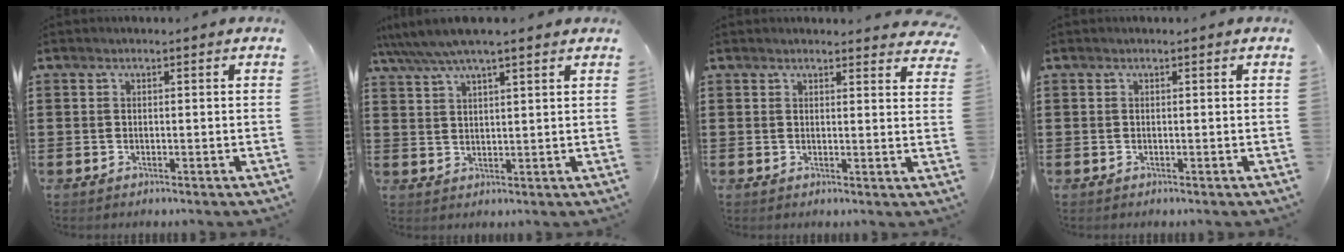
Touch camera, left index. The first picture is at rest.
{"total": 5.1, "force": [4.2, 0.8, 2.8], "torque": [-0.066, -0.008, 0.073]}
{"total": 2.2, "force": [2.2, 0.1, 0.3], "torque": [-0.003, -0.008, 0.041]}
{"total": 0.0}